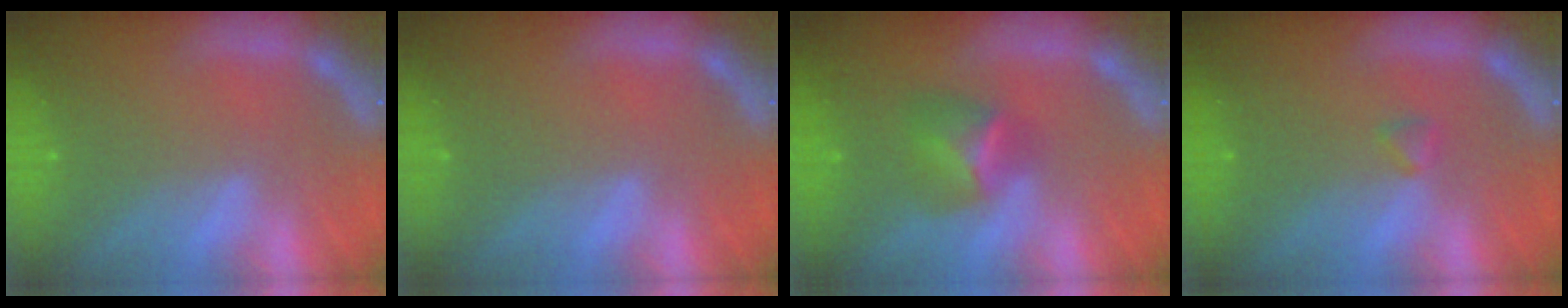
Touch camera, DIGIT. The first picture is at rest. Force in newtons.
{"total": 0.0}
{"total": 3.4}
{"total": 0.9}